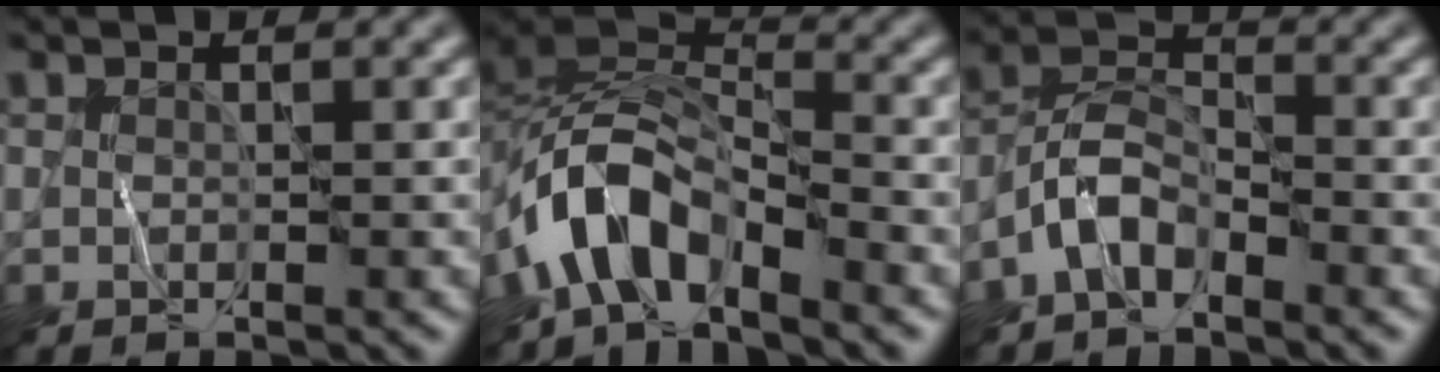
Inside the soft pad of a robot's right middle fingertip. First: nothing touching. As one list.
[{"total": 6.3, "force": [-3.8, 3.0, 4.0], "torque": [-0.061, 0.005, -0.081]}, {"total": 3.4, "force": [-2.3, 1.7, 1.9], "torque": [-0.032, 0.012, -0.056]}]